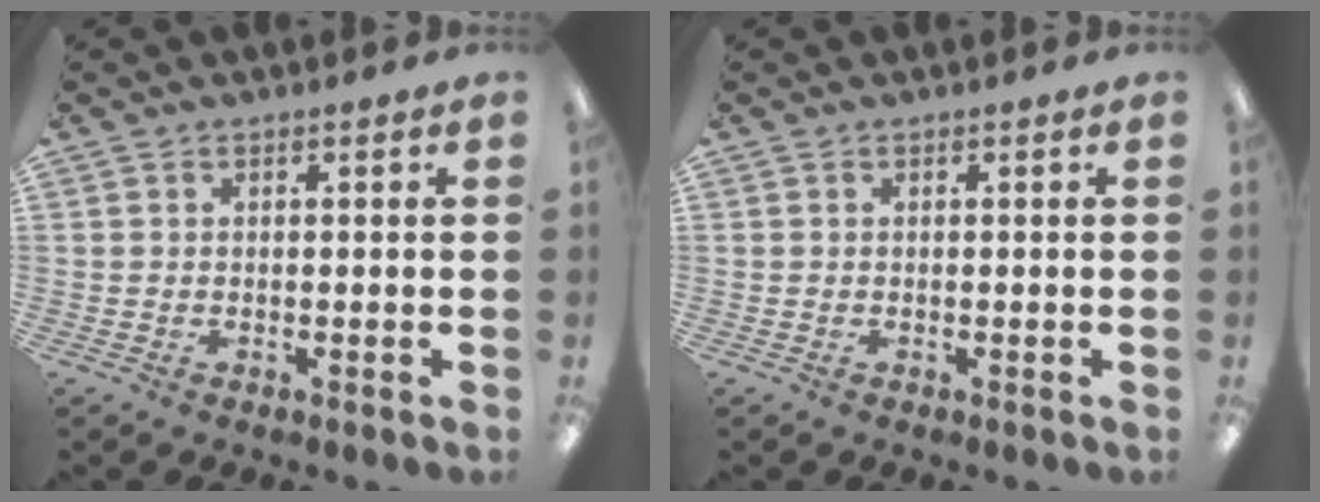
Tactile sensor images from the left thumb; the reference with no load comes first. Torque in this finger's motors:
{"motor_torque": [0.00, 0.00, 0.00, 0.00, 0.00]}